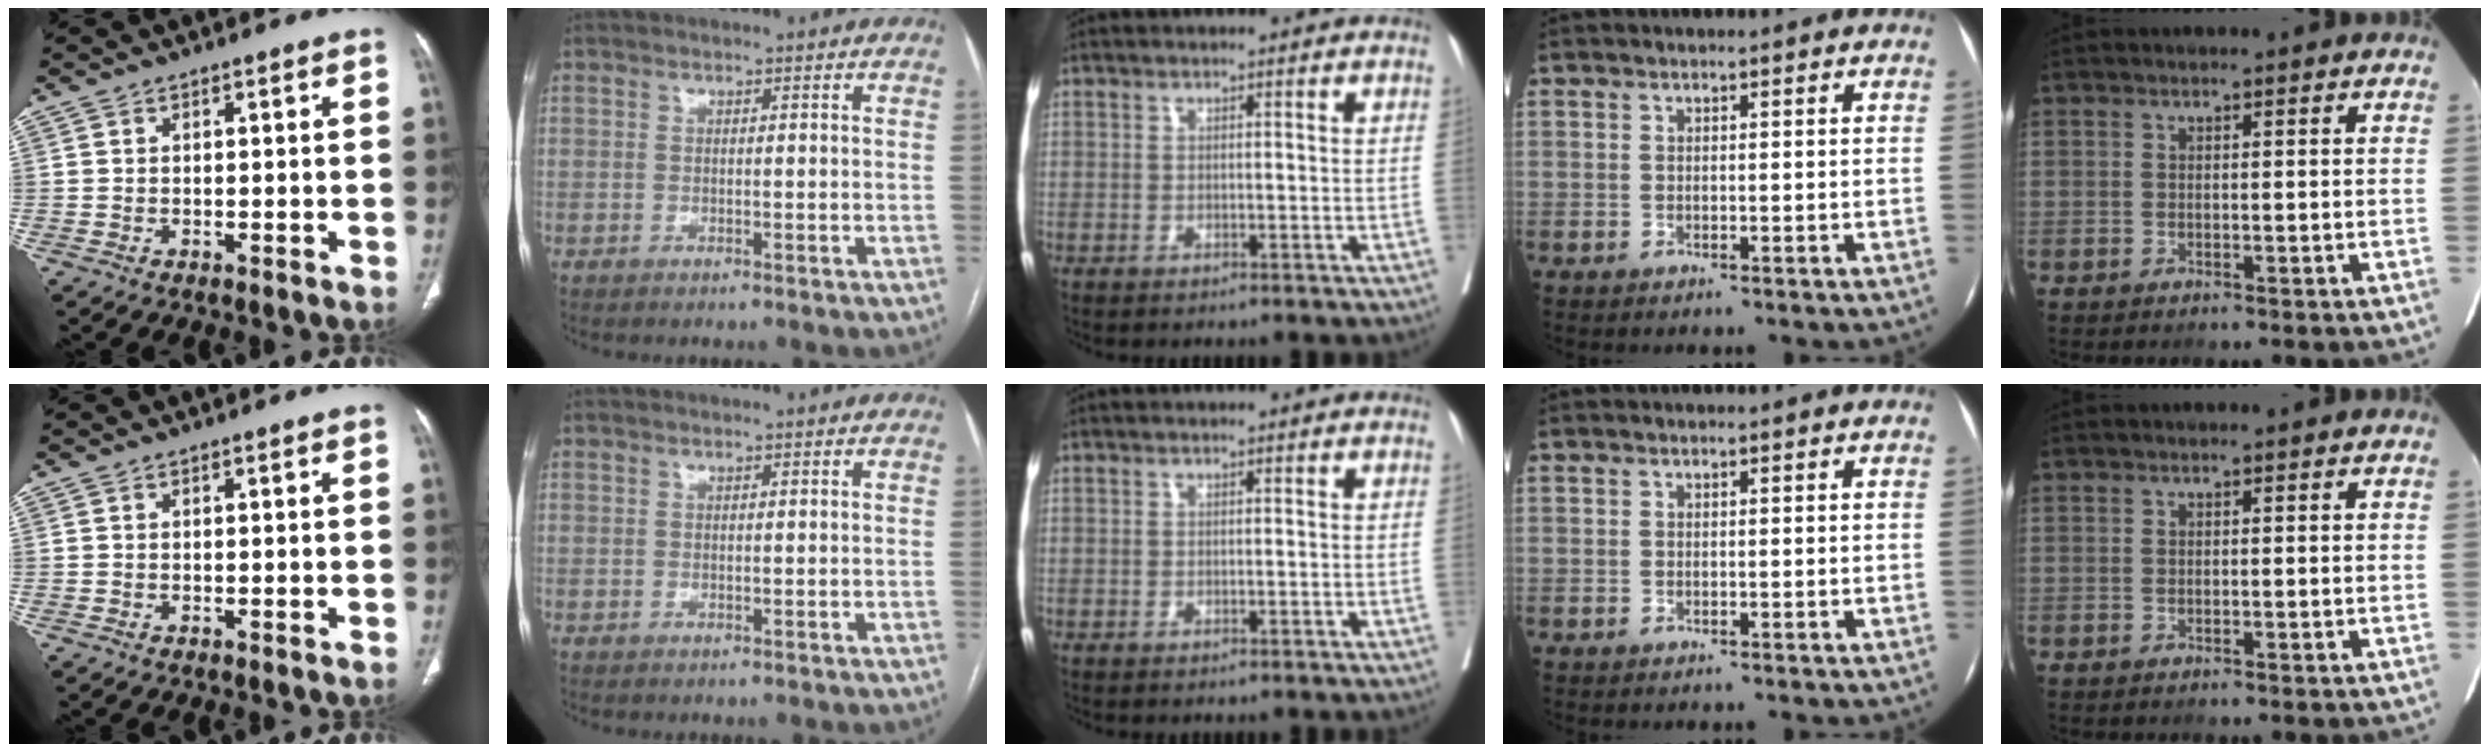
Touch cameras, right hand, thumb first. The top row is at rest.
{}